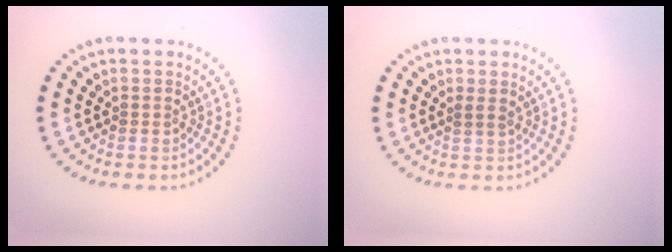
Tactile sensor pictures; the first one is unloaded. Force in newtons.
{"total": 0.6, "press": 0.4, "slide": 0.5}